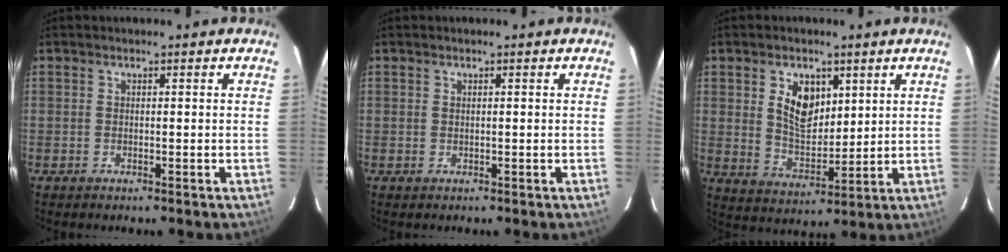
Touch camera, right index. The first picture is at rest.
{"total": 0.0}
{"total": 8.5, "force": [3.3, 5.2, 5.9], "torque": [-0.103, 0.005, 0.070]}